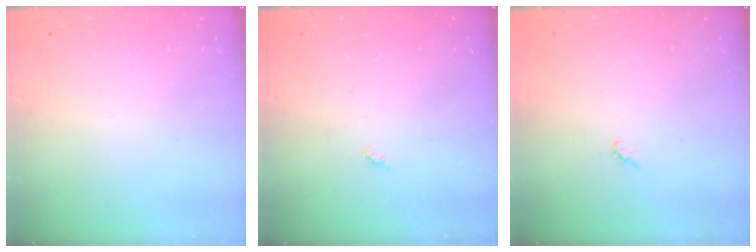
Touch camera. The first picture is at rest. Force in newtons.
{"total": 3.9, "press": 3.9, "slide": 0.4}
{"total": 3.3, "press": 3.3, "slide": 0.4}